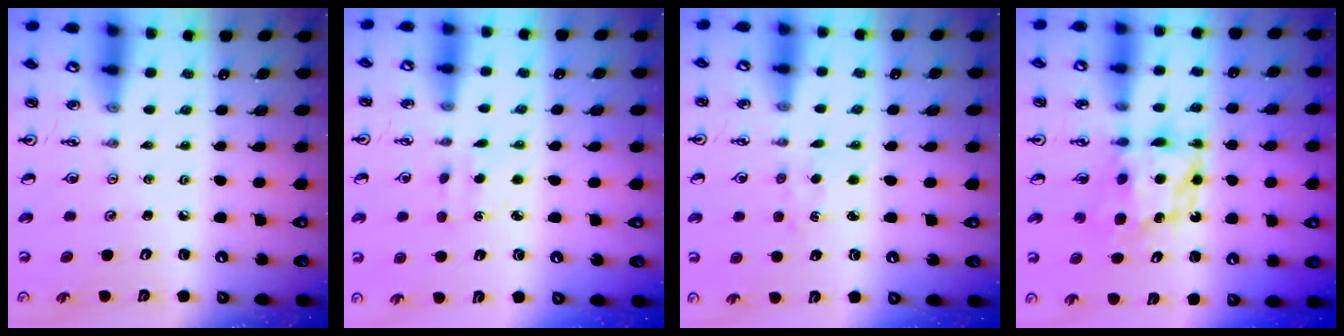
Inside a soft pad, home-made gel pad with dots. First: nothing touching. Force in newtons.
{"total": 2.8, "press": 2.7, "slide": 0.7}
{"total": 2.3, "press": 2.3, "slide": 0.3}
{"total": 6.3, "press": 6.3, "slide": 0.5}